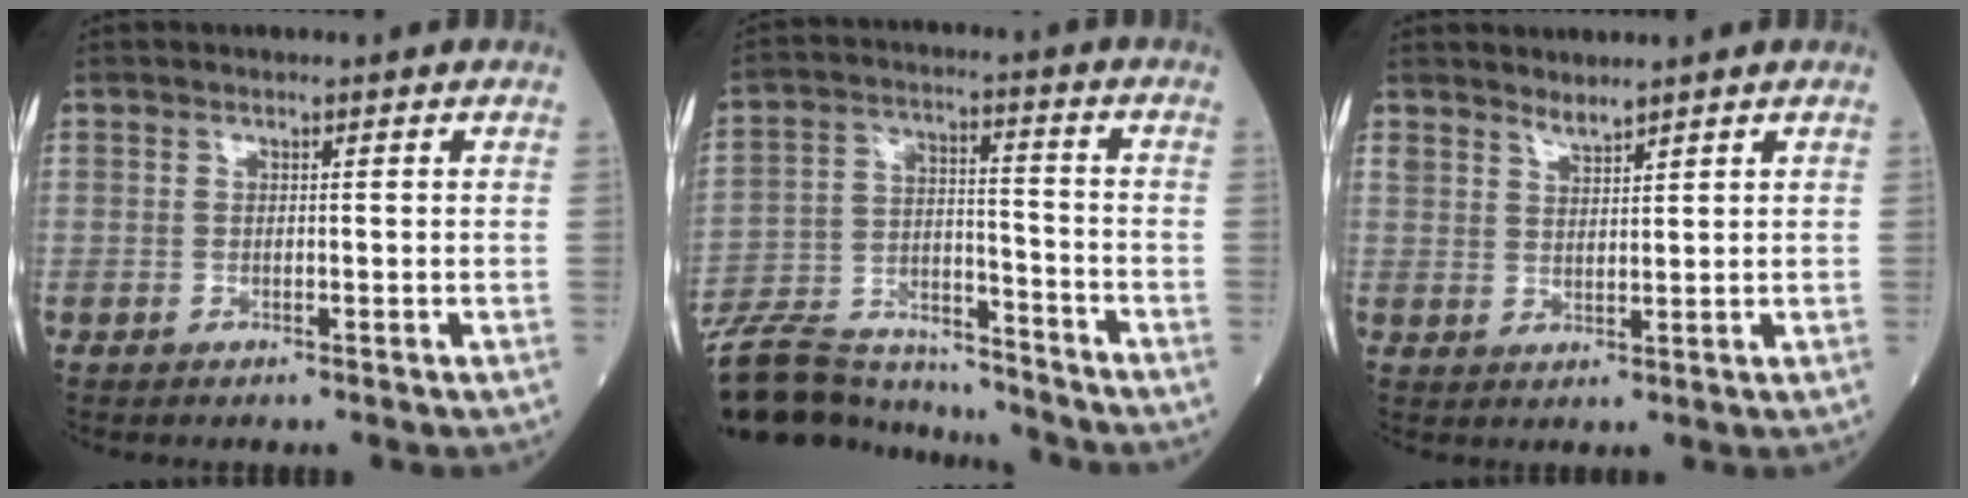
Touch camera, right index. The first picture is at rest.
{"total": 23.3, "force": [-21.0, 6.0, 8.1], "torque": [-0.205, -0.011, -0.342]}
{"total": 2.9, "force": [2.7, 0.7, 0.8], "torque": [-0.021, 0.006, 0.057]}